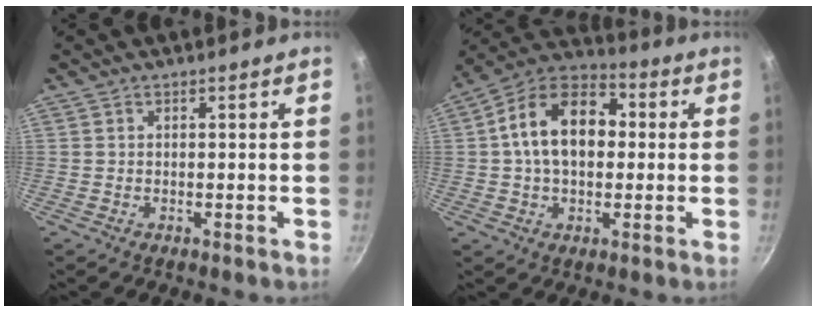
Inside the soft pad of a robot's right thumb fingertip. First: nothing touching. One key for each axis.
{"total": 15.8, "fx": 1.4, "fy": 10.6, "fz": 11.6, "tx": -0.160, "ty": 0.032, "tz": 0.004}